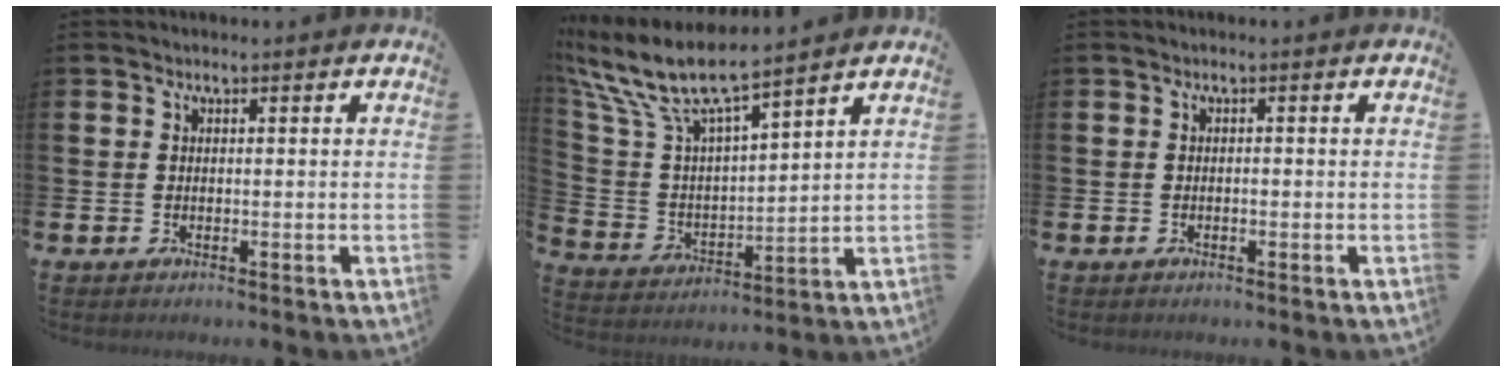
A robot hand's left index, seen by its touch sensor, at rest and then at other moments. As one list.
[{"total": 9.4, "force": [8.2, 1.7, 4.2], "torque": [-0.122, -0.050, 0.138]}, {"total": 0.0}]